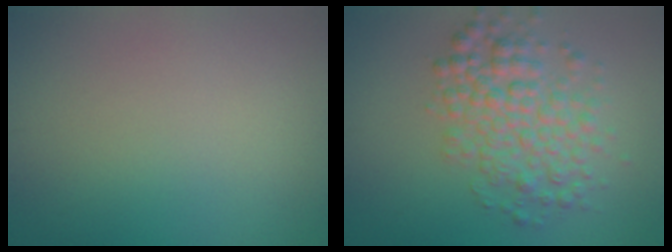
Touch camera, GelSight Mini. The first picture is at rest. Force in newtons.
{"total": 4.9, "press": 4.9, "slide": 0.2}